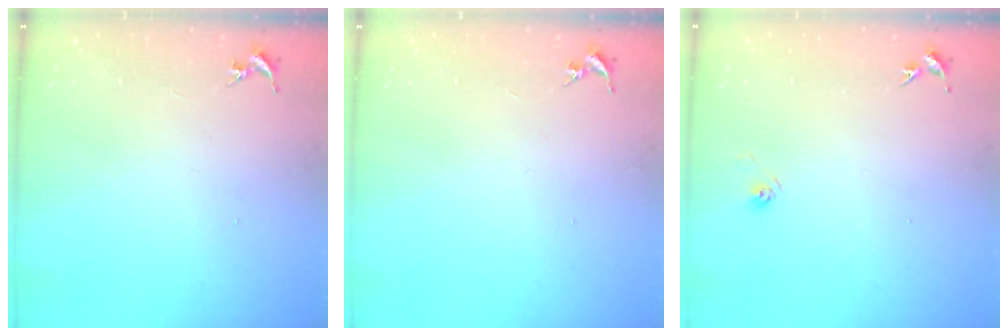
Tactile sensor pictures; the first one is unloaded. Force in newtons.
{"total": 0.0}
{"total": 3.2, "press": 2.7, "slide": 1.7}